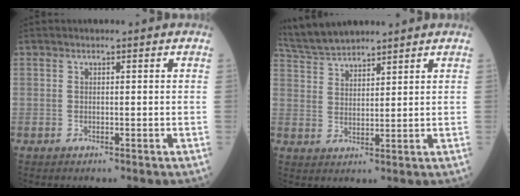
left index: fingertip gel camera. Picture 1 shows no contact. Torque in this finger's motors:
{"motor_torque": [-0.24, -0.52, 0.16, 0.02]}